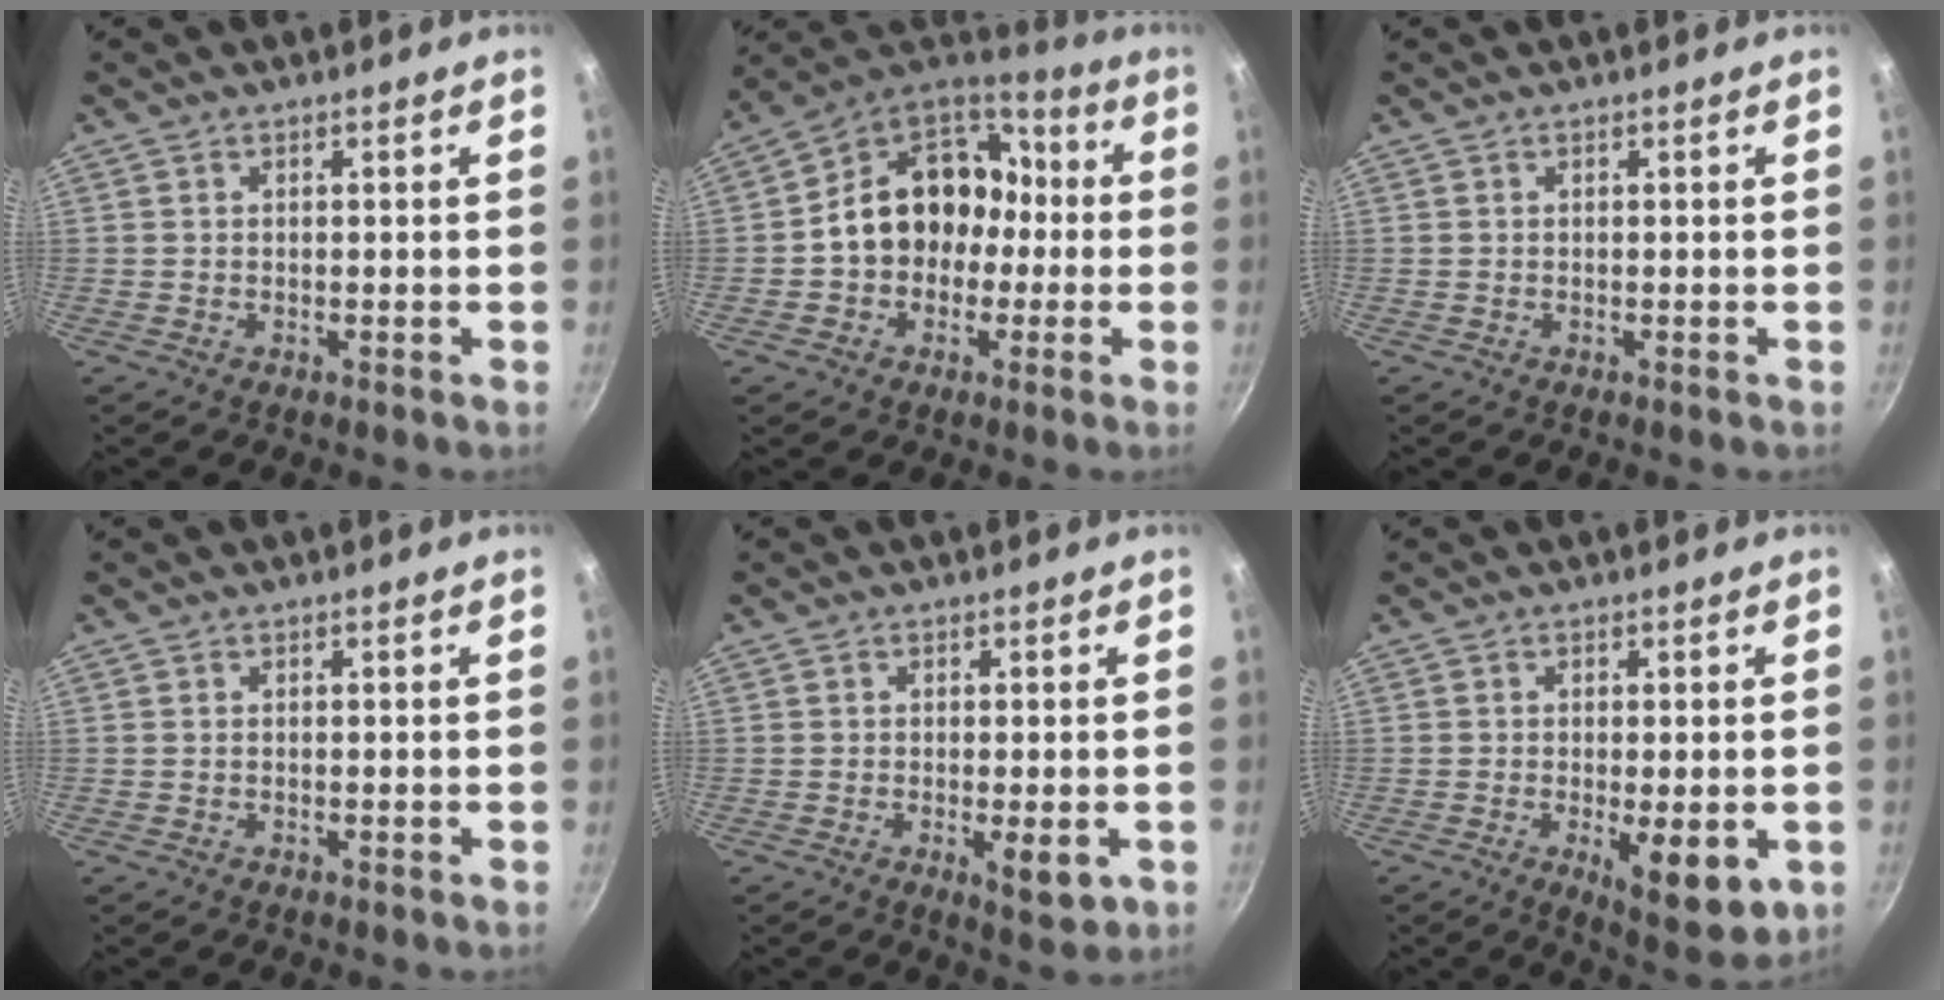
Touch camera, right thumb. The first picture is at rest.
{"total": 16.6, "force": [-1.2, 12.8, 10.5], "torque": [-0.124, 0.048, -0.028]}
{"total": 0.0}
{"total": 0.0}
{"total": 4.6, "force": [-1.2, 1.6, 4.1], "torque": [-0.058, -0.010, -0.015]}
{"total": 9.6, "force": [-2.6, 3.5, 8.5], "torque": [-0.113, -0.017, -0.032]}